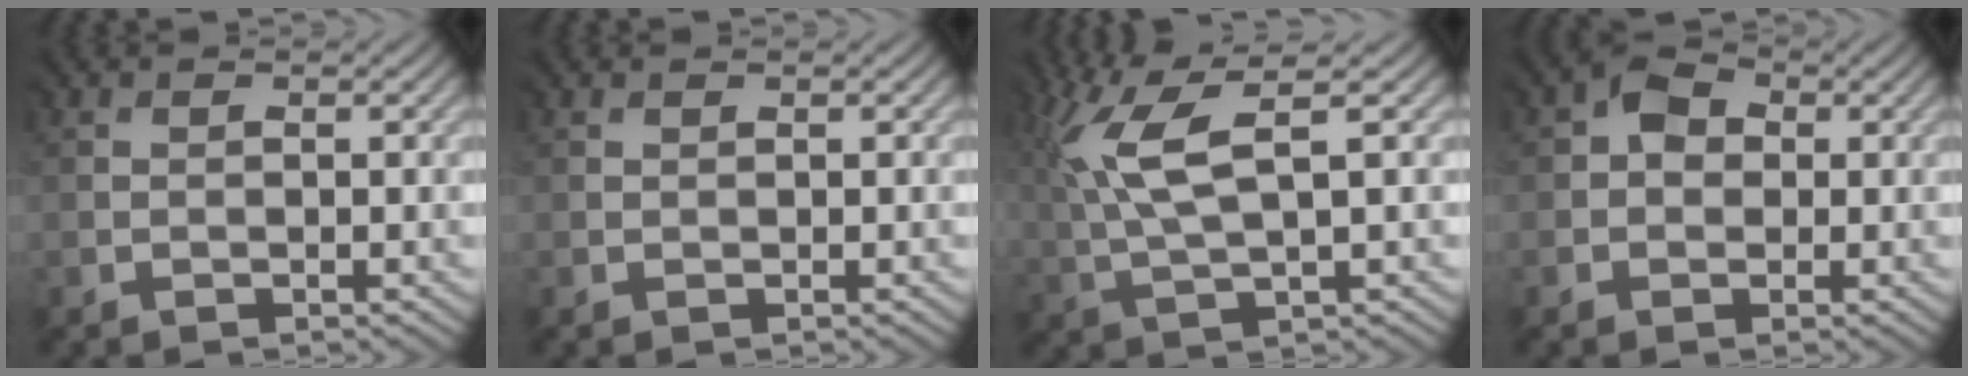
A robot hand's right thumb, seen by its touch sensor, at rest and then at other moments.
{"total": 0.0}
{"total": 7.9, "force": [3.2, 2.2, 6.9], "torque": [-0.170, 0.014, 0.064]}
{"total": 3.8, "force": [1.0, 3.0, 2.1], "torque": [-0.031, 0.007, 0.008]}